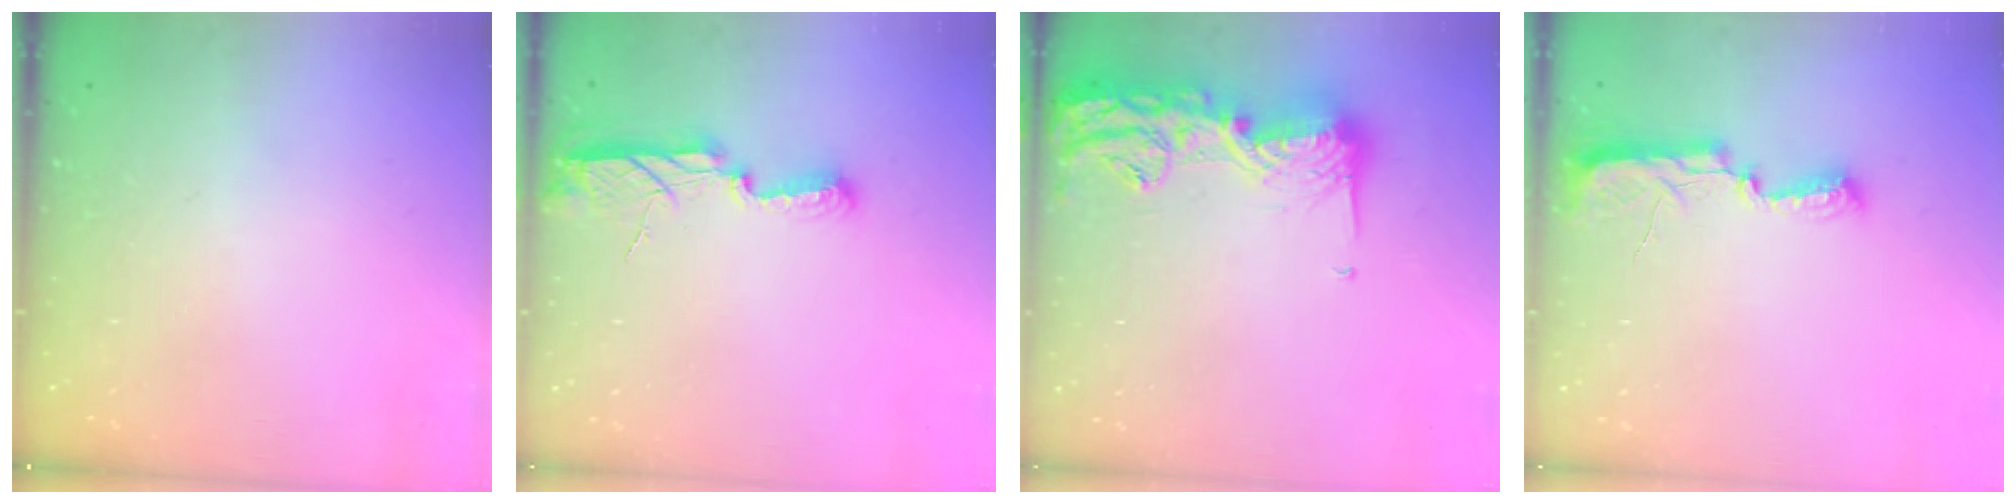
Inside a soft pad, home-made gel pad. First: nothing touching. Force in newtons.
{"total": 9.3, "press": 8.3, "slide": 4.1}
{"total": 17.7, "press": 17.6, "slide": 0.9}
{"total": 9.8, "press": 8.9, "slide": 4.2}